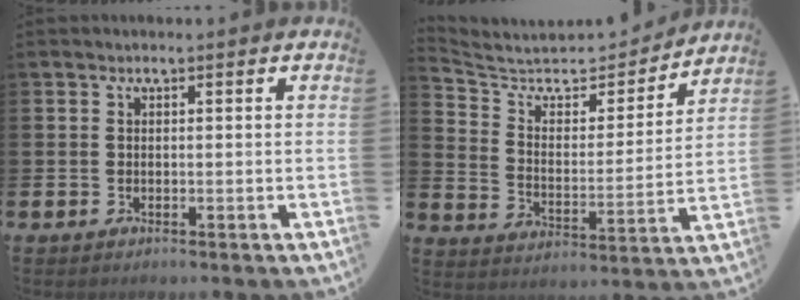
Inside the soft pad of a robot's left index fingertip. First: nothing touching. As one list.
[{"total": 6.6, "force": [5.8, 2.6, 1.8], "torque": [-0.067, -0.051, 0.092]}]